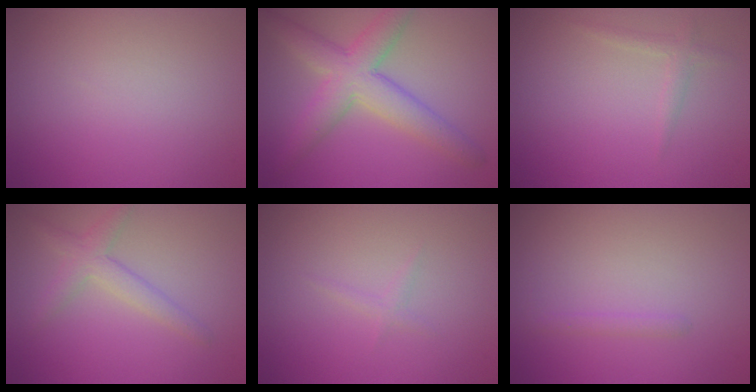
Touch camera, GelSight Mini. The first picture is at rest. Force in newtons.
{"total": 5.6, "press": 5.6, "slide": 0.2}
{"total": 1.1, "press": 1.1, "slide": 0.0}
{"total": 2.4, "press": 2.4, "slide": 0.2}
{"total": 0.7, "press": 0.7, "slide": 0.1}
{"total": 0.7, "press": 0.7, "slide": 0.0}